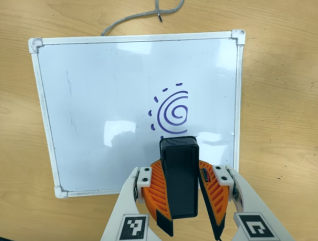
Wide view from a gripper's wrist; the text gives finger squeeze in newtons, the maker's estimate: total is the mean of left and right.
{"total": 10.8, "left": 10.9, "right": 10.7}